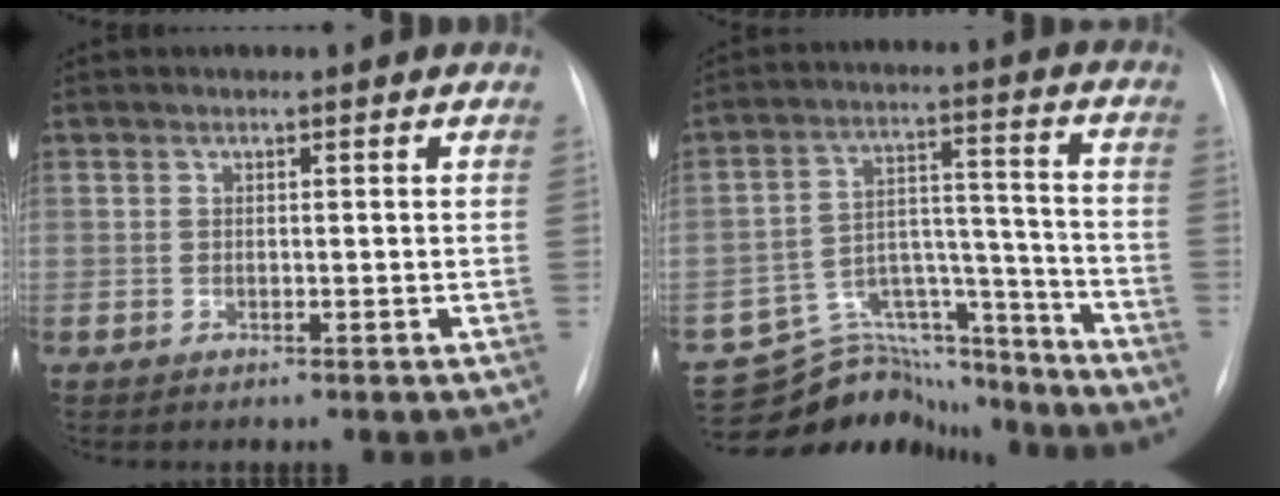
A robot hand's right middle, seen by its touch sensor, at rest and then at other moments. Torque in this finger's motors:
{"motor_torque": [0.60, -0.57, 0.03, -0.03]}